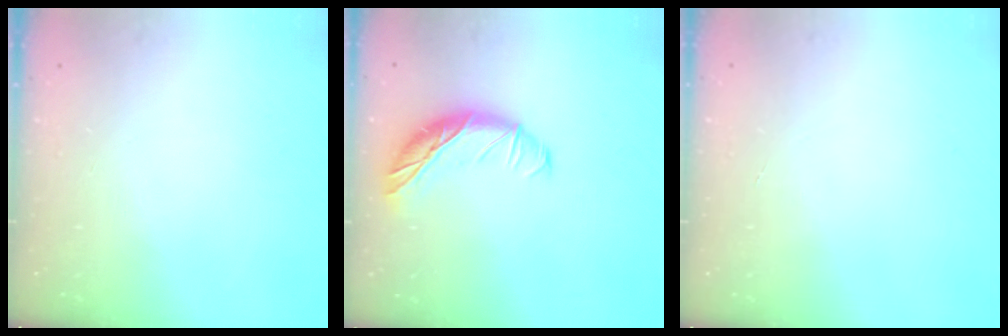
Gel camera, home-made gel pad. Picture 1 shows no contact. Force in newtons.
{"total": 14.5, "press": 14.5, "slide": 0.6}
{"total": 0.0}